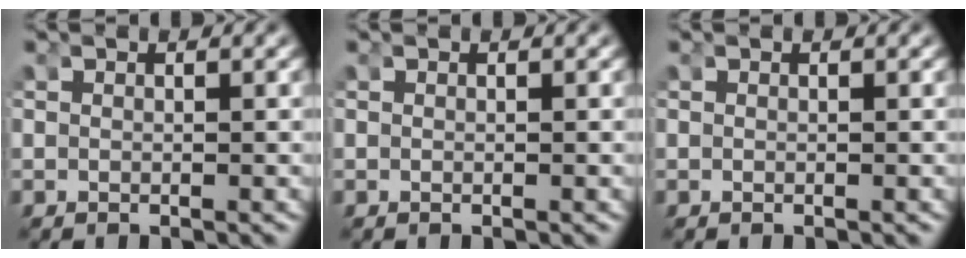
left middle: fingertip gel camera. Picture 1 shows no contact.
{"total": 0.0}
{"total": 0.0}